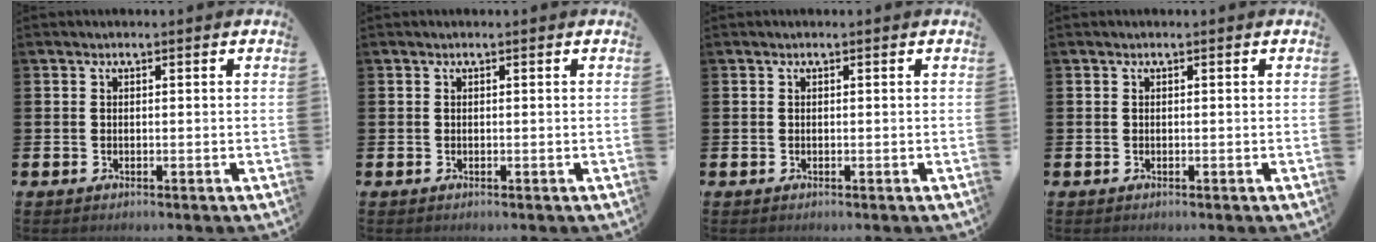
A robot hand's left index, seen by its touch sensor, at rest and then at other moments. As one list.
[{"total": 0.0}, {"total": 0.0}, {"total": 0.0}]